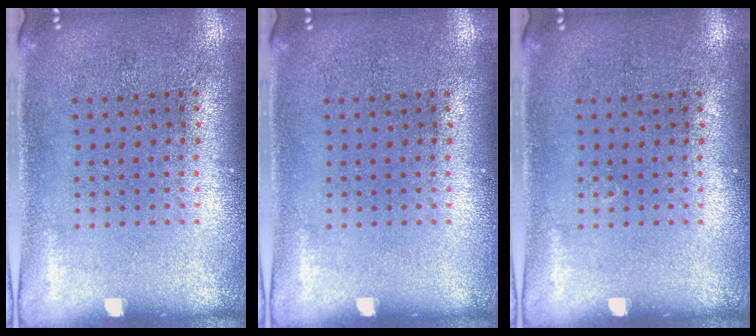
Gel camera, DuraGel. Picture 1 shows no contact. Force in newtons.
{"total": 0.0}
{"total": 0.0}